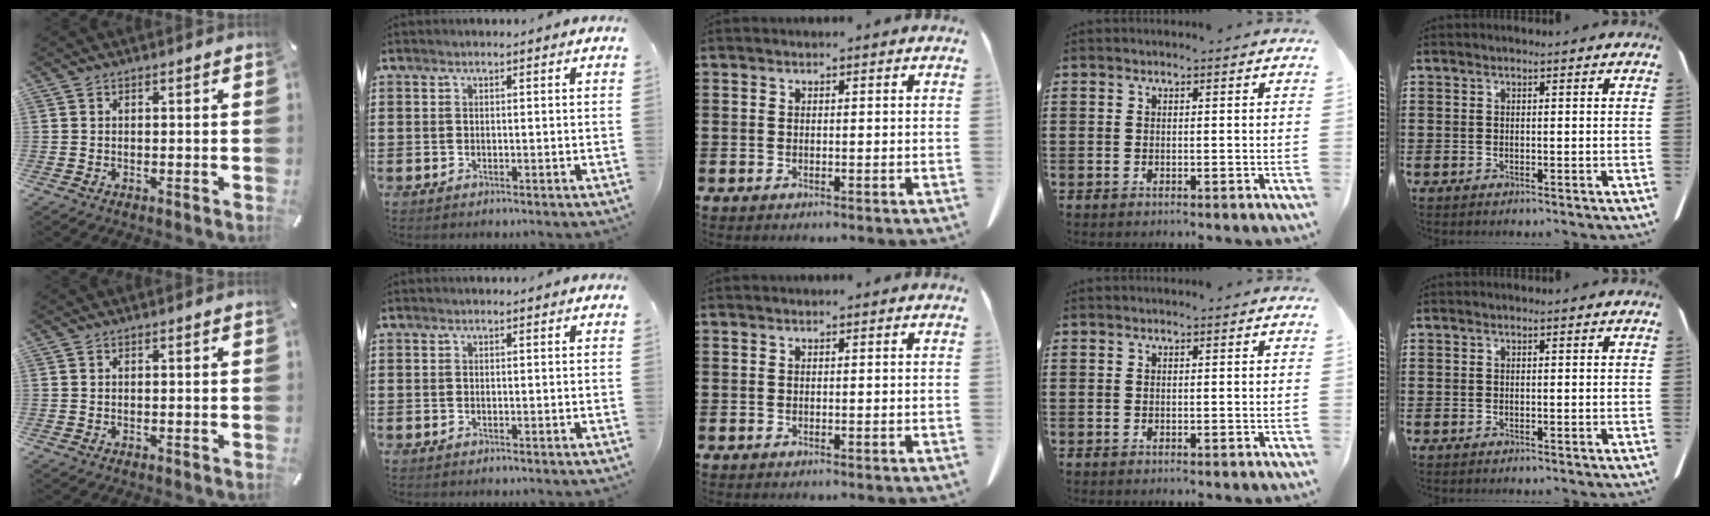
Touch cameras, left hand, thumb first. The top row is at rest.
{}